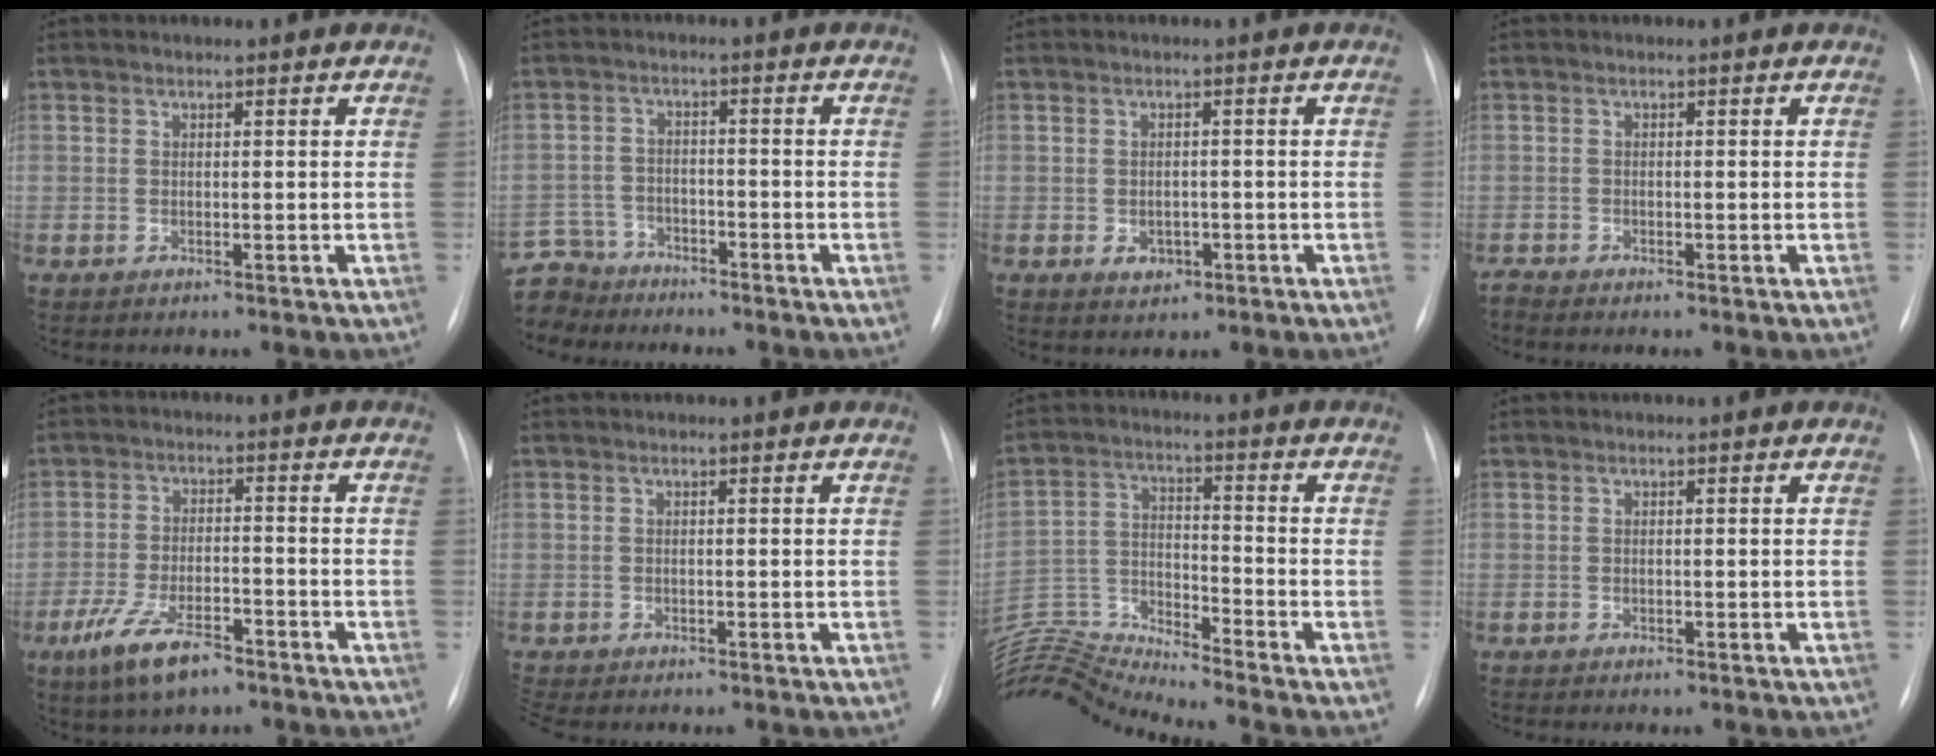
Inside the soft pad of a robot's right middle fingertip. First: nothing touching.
{"total": 8.1, "force": [-7.4, 3.5, -0.2], "torque": [-0.008, 0.007, -0.138]}
{"total": 2.6, "force": [-1.0, 2.0, 1.3], "torque": [-0.020, 0.000, -0.002]}
{"total": 0.8, "force": [-0.8, 0.0, 0.0], "torque": [-0.001, -0.003, -0.015]}
{"total": 8.6, "force": [-5.6, 2.8, 5.9], "torque": [-0.127, -0.014, -0.097]}
{"total": 3.3, "force": [-3.0, 0.9, 1.1], "torque": [-0.017, -0.005, -0.045]}
{"total": 14.4, "force": [-14.0, -2.1, 2.5], "torque": [-0.058, 0.026, -0.263]}
{"total": 0.7, "force": [-0.7, 0.0, 0.1], "torque": [-0.004, -0.001, -0.013]}